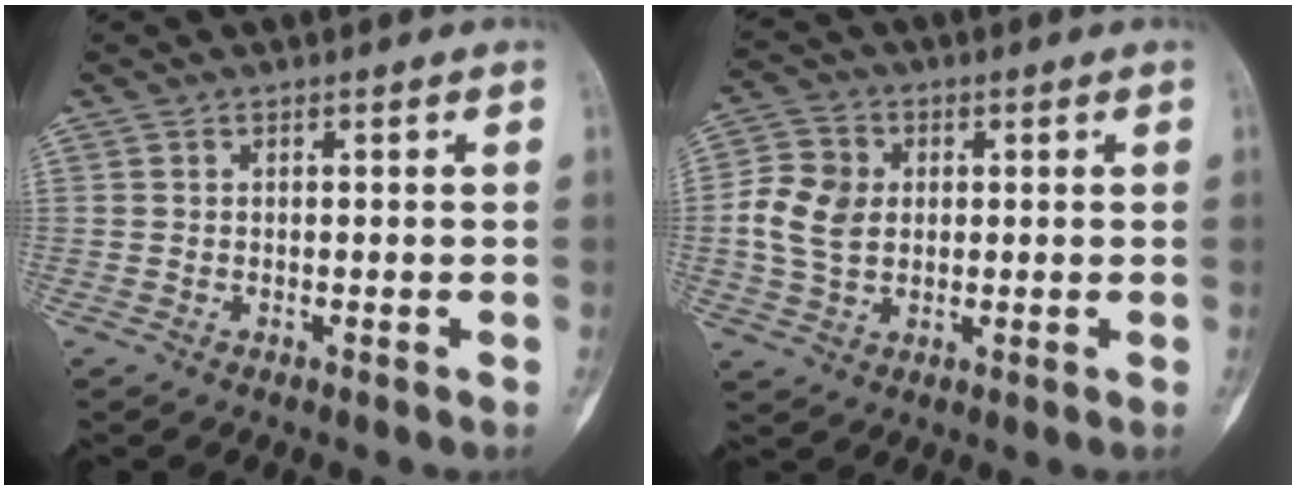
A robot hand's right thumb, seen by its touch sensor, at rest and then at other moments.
{"total": 9.0, "force": [0.5, 7.0, 5.6], "torque": [-0.100, 0.009, 0.009]}